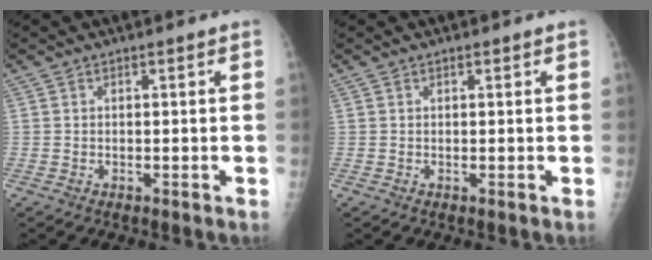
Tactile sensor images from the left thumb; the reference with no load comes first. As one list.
[{"total": 0.7, "force": [0.4, 0.3, 0.5], "torque": [-0.009, 0.000, 0.006]}]